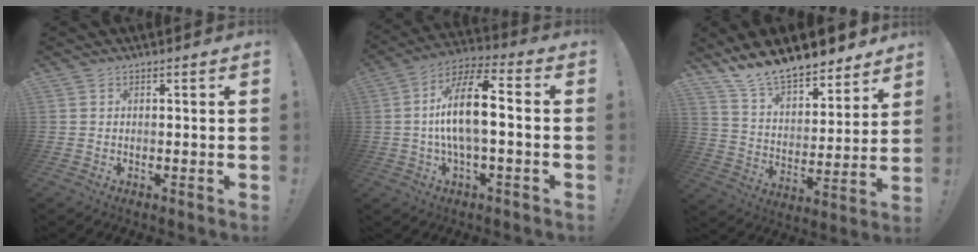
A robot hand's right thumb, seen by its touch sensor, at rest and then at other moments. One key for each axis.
{"total": 14.5, "fx": 0.0, "fy": 5.0, "fz": 13.6, "tx": -0.239, "ty": 0.006, "tz": -0.007}
{"total": 14.2, "fx": 12.7, "fy": 4.5, "fz": 4.4, "tx": -0.102, "ty": -0.099, "tz": 0.232}